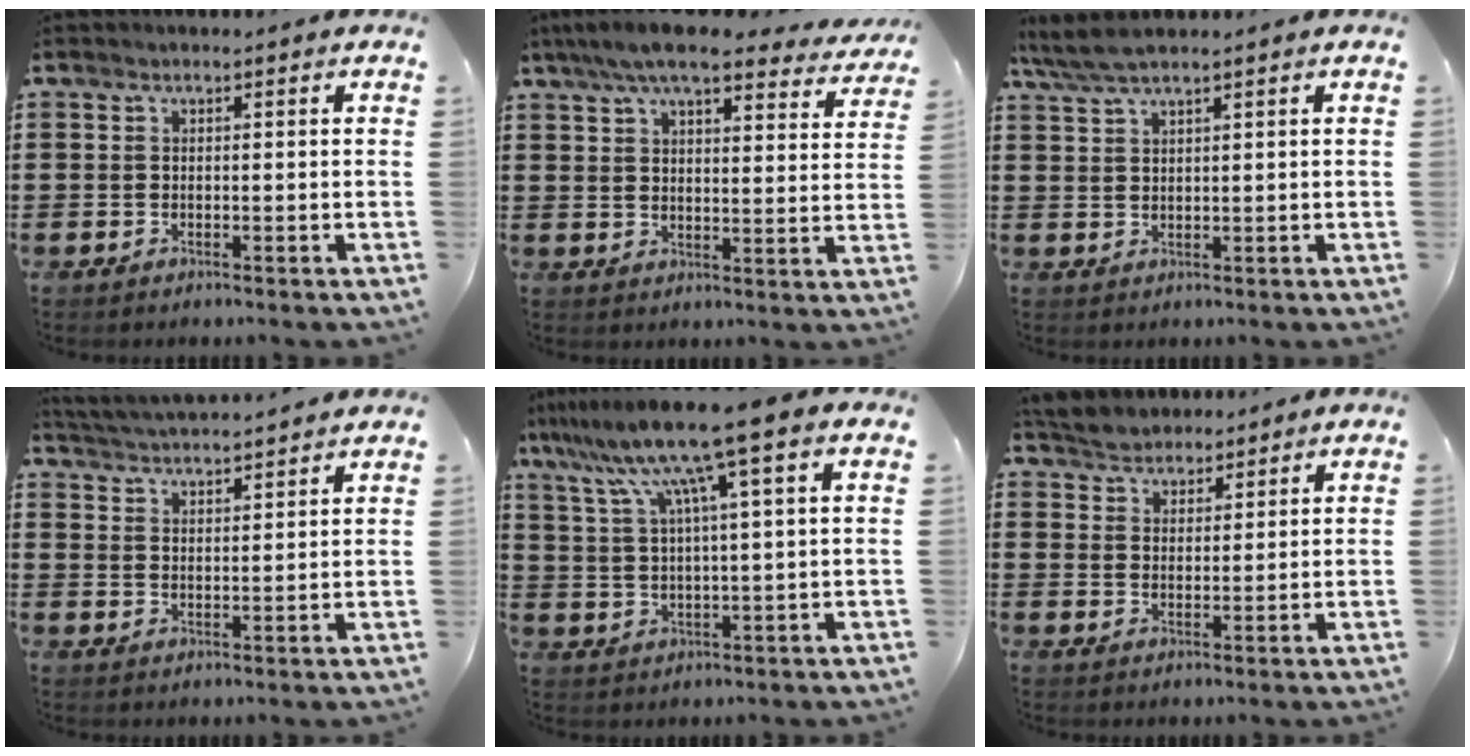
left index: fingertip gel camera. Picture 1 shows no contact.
{"total": 8.4, "force": [7.3, 1.0, 4.1], "torque": [-0.103, -0.020, 0.131]}
{"total": 3.7, "force": [2.9, 0.2, 2.3], "torque": [-0.051, 0.002, 0.053]}
{"total": 3.5, "force": [3.5, -0.6, 0.0], "torque": [-0.015, -0.026, 0.059]}
{"total": 11.0, "force": [7.1, -0.3, 8.3], "torque": [-0.188, -0.018, 0.117]}
{"total": 3.9, "force": [3.6, 1.5, -0.1], "torque": [-0.017, -0.002, 0.068]}